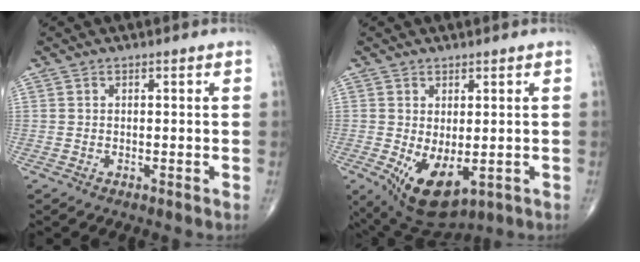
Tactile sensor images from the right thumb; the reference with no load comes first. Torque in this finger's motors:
{"motor_torque": [-0.22, 0.51, 0.41, 0.22, 0.20]}